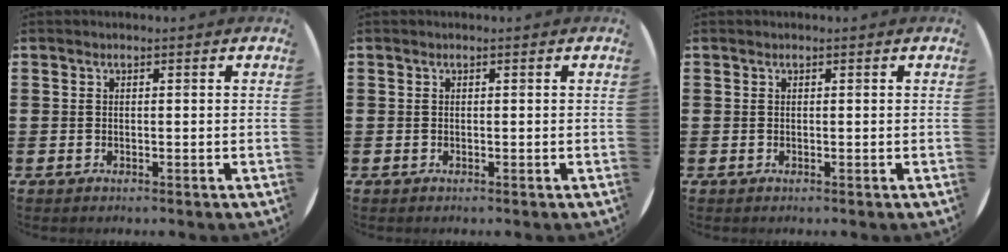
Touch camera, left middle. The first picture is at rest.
{"total": 0.0}
{"total": 0.0}